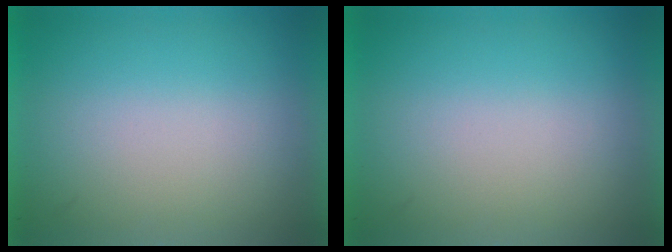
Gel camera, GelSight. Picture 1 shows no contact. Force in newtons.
{"total": 0.0}